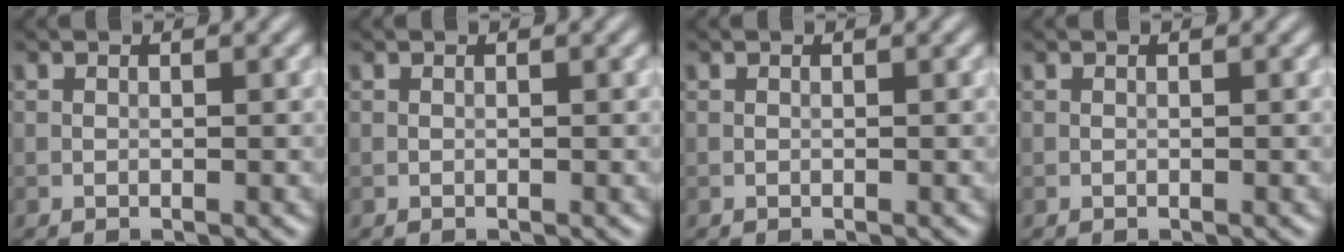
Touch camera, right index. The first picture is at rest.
{"total": 0.0}
{"total": 0.0}
{"total": 0.0}